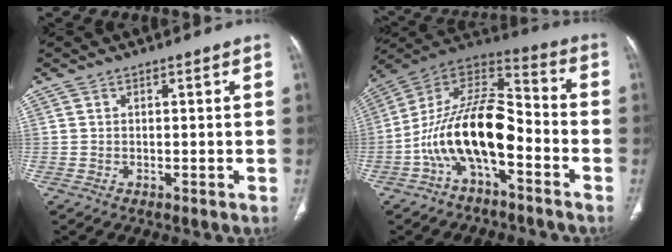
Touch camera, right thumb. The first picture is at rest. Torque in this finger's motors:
{"motor_torque": [0.97, 0.91, 1.94, -0.83, 0.37]}